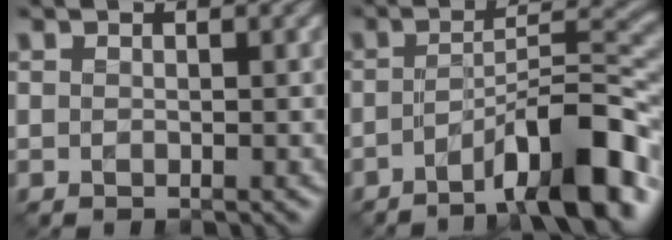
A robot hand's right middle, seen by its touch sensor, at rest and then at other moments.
{"total": 9.0, "force": [-5.0, 1.9, 7.2], "torque": [-0.104, 0.019, -0.086]}